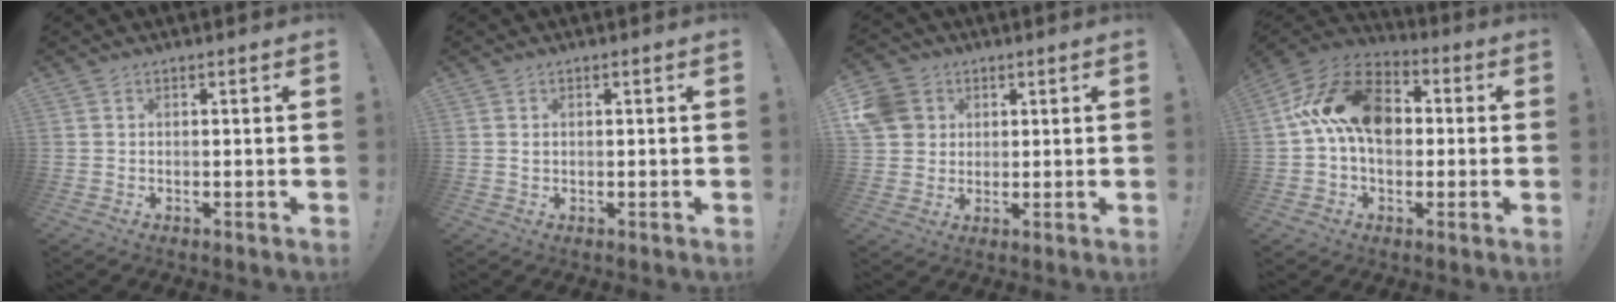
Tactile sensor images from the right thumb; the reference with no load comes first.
{"total": 0.7, "force": [0.2, 0.6, 0.3], "torque": [-0.007, 0.004, 0.004]}
{"total": 8.7, "force": [2.9, 7.7, 2.8], "torque": [-0.058, -0.008, 0.059]}
{"total": 18.2, "force": [2.6, 12.4, 13.1], "torque": [-0.227, 0.022, 0.048]}